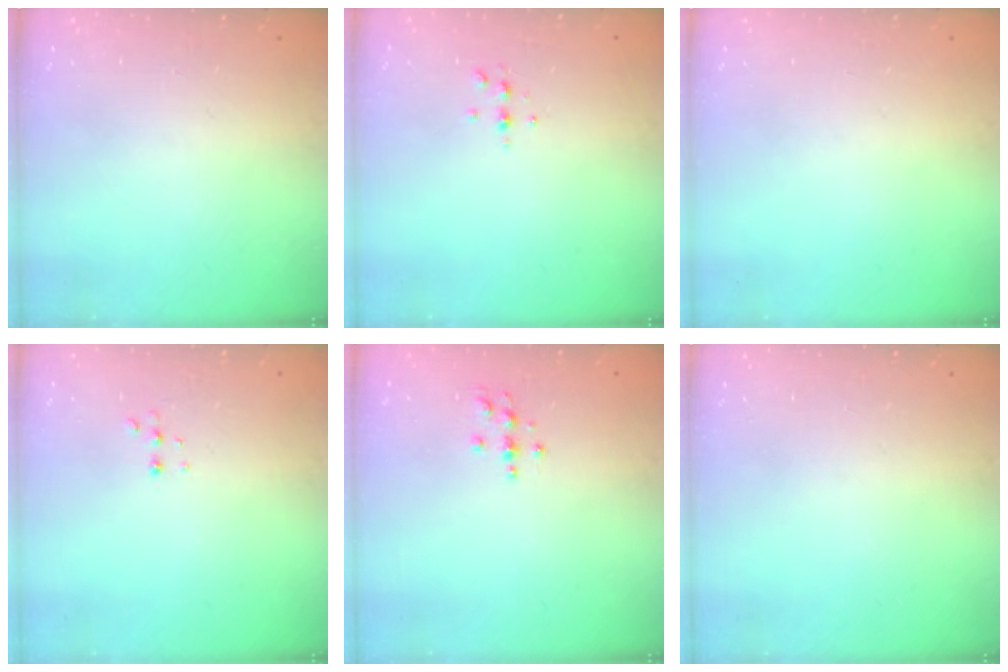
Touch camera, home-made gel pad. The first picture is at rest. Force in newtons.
{"total": 4.4, "press": 4.3, "slide": 0.5}
{"total": 0.0}
{"total": 4.2, "press": 4.1, "slide": 0.9}
{"total": 3.2, "press": 3.2, "slide": 0.5}
{"total": 0.0}